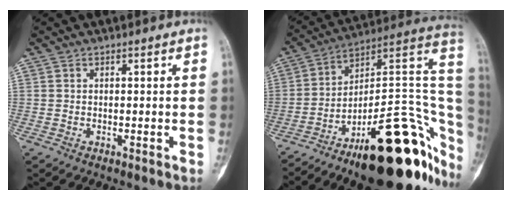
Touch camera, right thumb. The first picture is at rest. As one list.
[{"total": 31.0, "force": [-13.9, 11.0, 25.4], "torque": [-0.250, 0.097, -0.205]}]